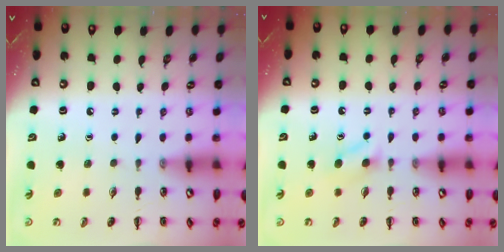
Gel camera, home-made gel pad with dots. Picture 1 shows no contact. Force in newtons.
{"total": 3.9, "press": 3.7, "slide": 1.3}